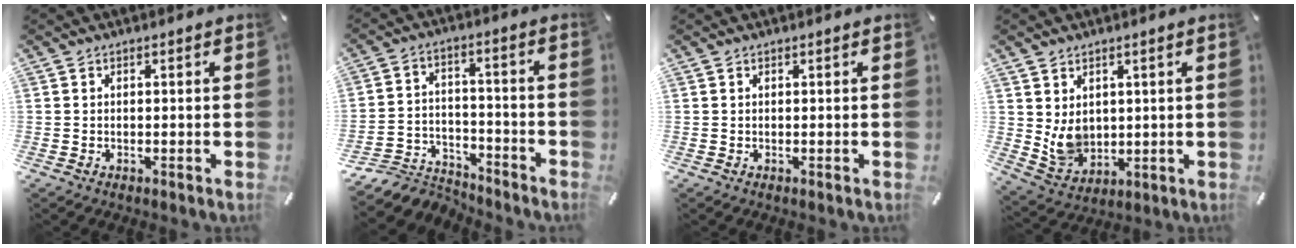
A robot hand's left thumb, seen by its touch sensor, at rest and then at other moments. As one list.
[{"total": 8.9, "force": [-7.5, 4.2, 2.1], "torque": [-0.035, 0.033, -0.141]}, {"total": 0.0}, {"total": 7.4, "force": [2.1, 6.6, 2.7], "torque": [-0.059, -0.024, 0.038]}]